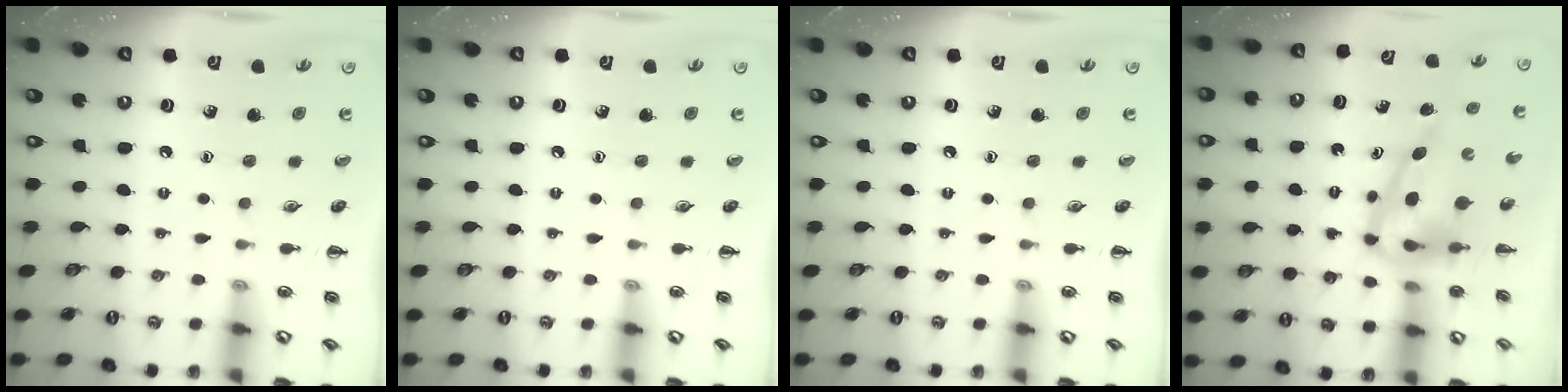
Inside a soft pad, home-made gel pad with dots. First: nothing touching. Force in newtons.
{"total": 0.0}
{"total": 0.0}
{"total": 7.9, "press": 7.5, "slide": 2.3}